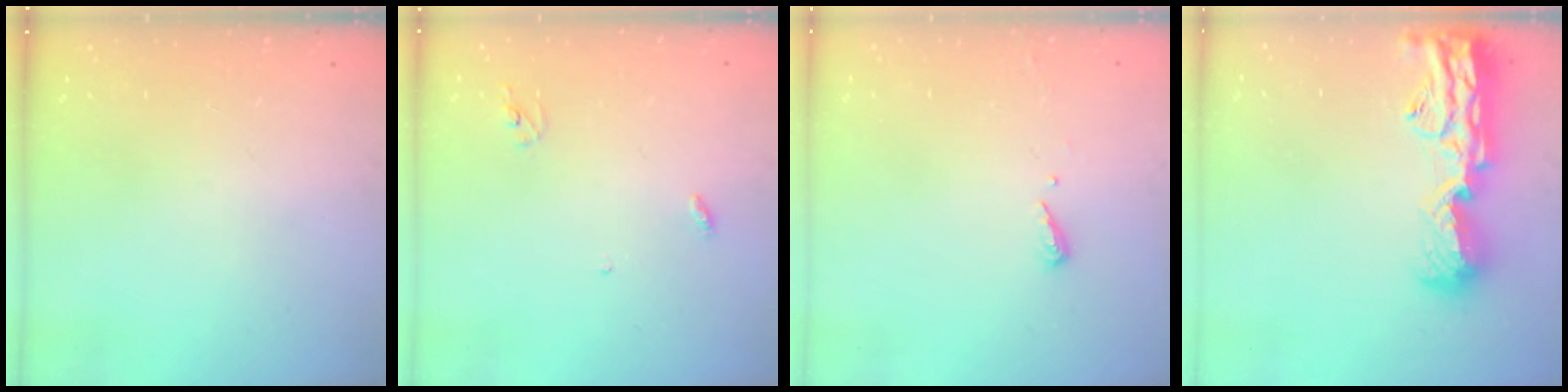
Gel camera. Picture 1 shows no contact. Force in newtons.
{"total": 2.8, "press": 2.8, "slide": 0.2}
{"total": 5.3, "press": 5.3, "slide": 0.5}
{"total": 18.1, "press": 17.4, "slide": 5.2}